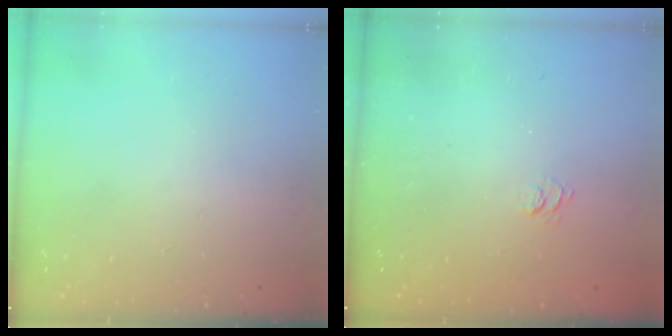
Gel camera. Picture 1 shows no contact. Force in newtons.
{"total": 2.8, "press": 2.5, "slide": 1.3}